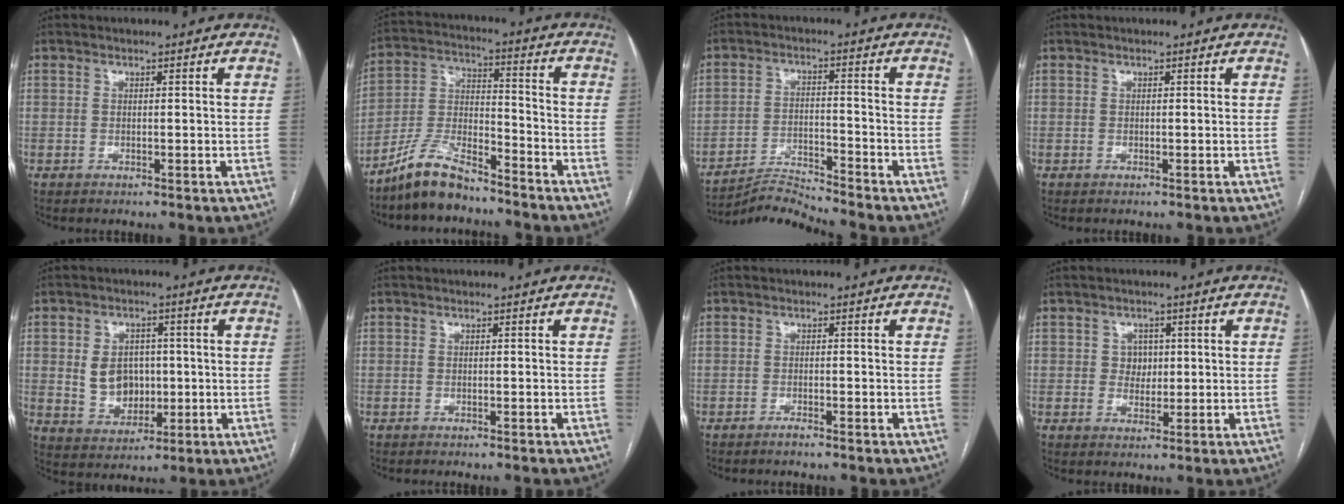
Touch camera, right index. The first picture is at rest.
{"total": 10.0, "force": [-8.6, 2.4, 4.6], "torque": [-0.100, 0.007, -0.166]}
{"total": 6.6, "force": [-6.2, -2.2, -0.5], "torque": [-0.004, -0.006, -0.113]}
{"total": 0.0}
{"total": 7.0, "force": [0.4, 5.6, 4.3], "torque": [-0.078, 0.011, 0.020]}
{"total": 1.5, "force": [-1.4, 0.0, 0.6], "torque": [-0.008, 0.000, -0.017]}
{"total": 1.1, "force": [-1.0, 0.0, 0.5], "torque": [-0.011, 0.000, -0.015]}
{"total": 2.8, "force": [0.5, 2.5, 1.1], "torque": [-0.010, 0.004, 0.007]}